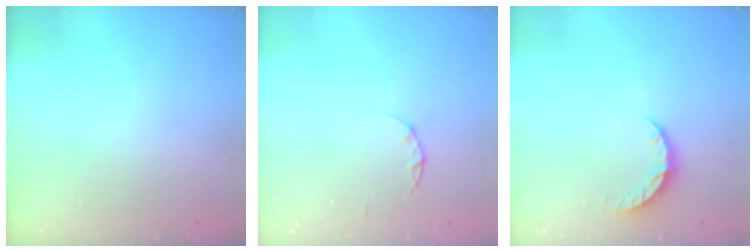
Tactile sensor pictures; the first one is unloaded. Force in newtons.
{"total": 1.7, "press": 1.7, "slide": 0.3}
{"total": 5.2, "press": 5.1, "slide": 0.4}